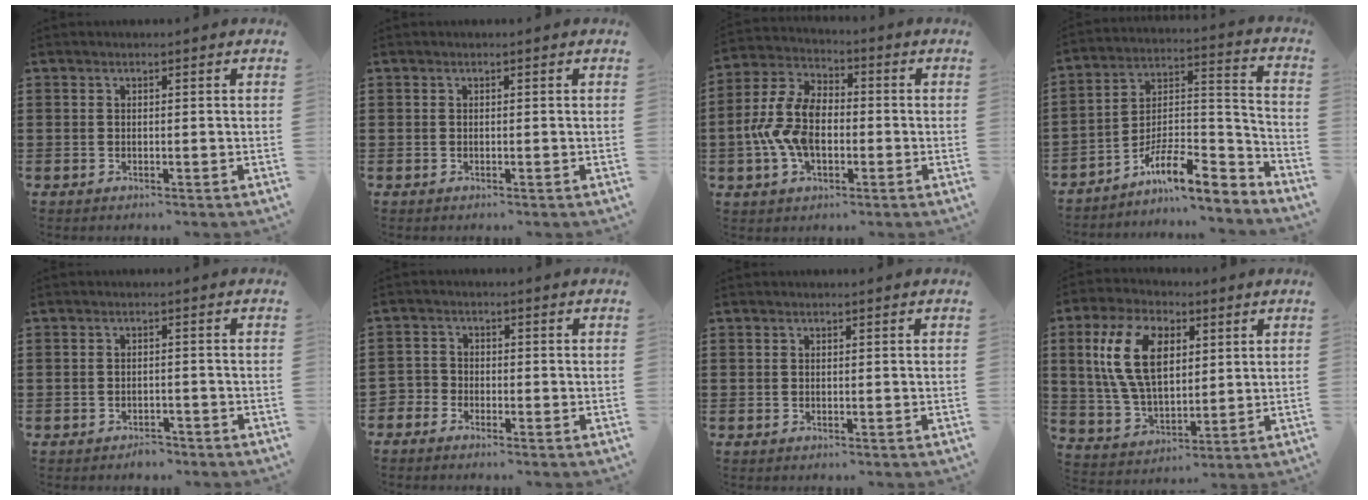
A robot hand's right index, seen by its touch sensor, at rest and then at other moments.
{"total": 0.0}
{"total": 10.0, "force": [-1.5, 6.2, 7.6], "torque": [-0.187, 0.004, -0.031]}
{"total": 10.2, "force": [-7.7, 3.0, 6.0], "torque": [-0.105, 0.007, -0.147]}
{"total": 1.9, "force": [-1.9, 0.5, 0.1], "torque": [-0.008, 0.001, -0.041]}
{"total": 2.5, "force": [-2.3, 0.9, -0.2], "torque": [-0.014, -0.001, -0.055]}
{"total": 0.0}
{"total": 12.1, "force": [3.6, 6.9, 9.2], "torque": [-0.211, 0.016, 0.063]}